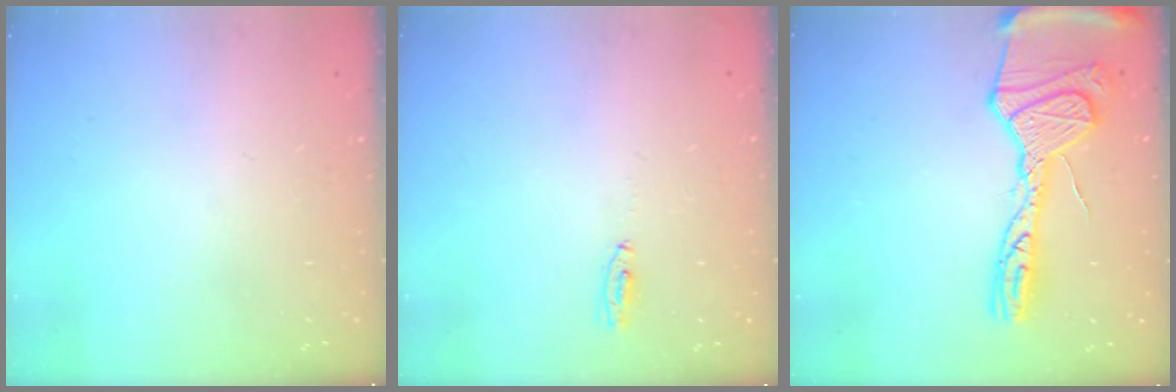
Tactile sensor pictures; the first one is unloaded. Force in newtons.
{"total": 3.4, "press": 2.9, "slide": 1.7}
{"total": 20.3, "press": 20.2, "slide": 1.9}